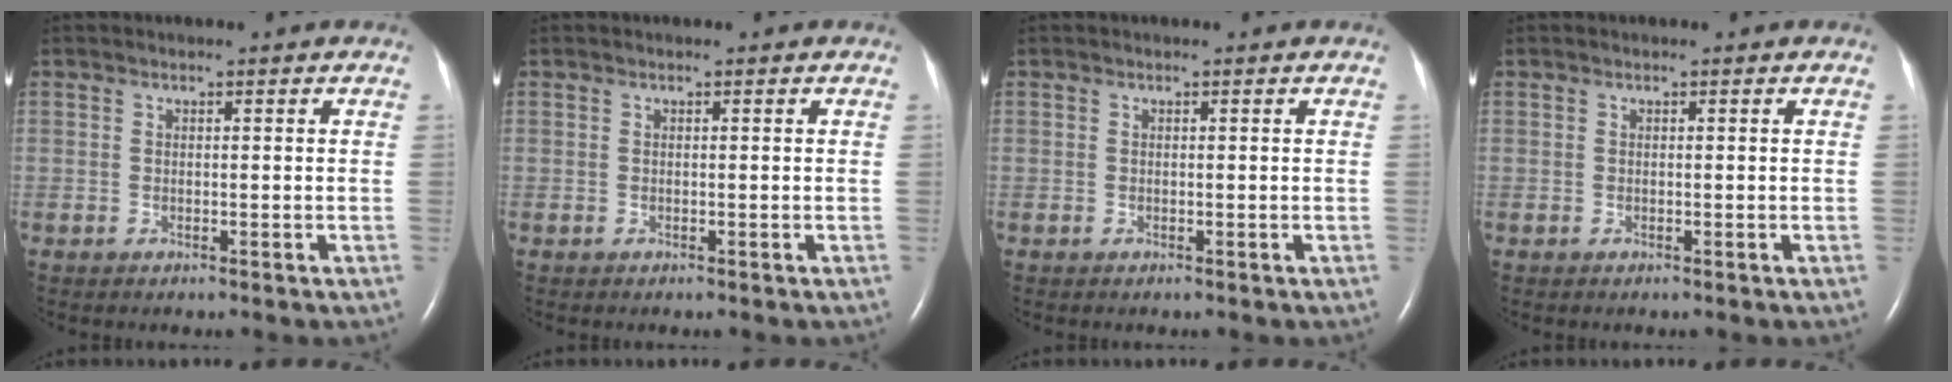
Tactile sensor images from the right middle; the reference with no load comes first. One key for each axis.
{"total": 0.0}
{"total": 0.0}
{"total": 0.0}